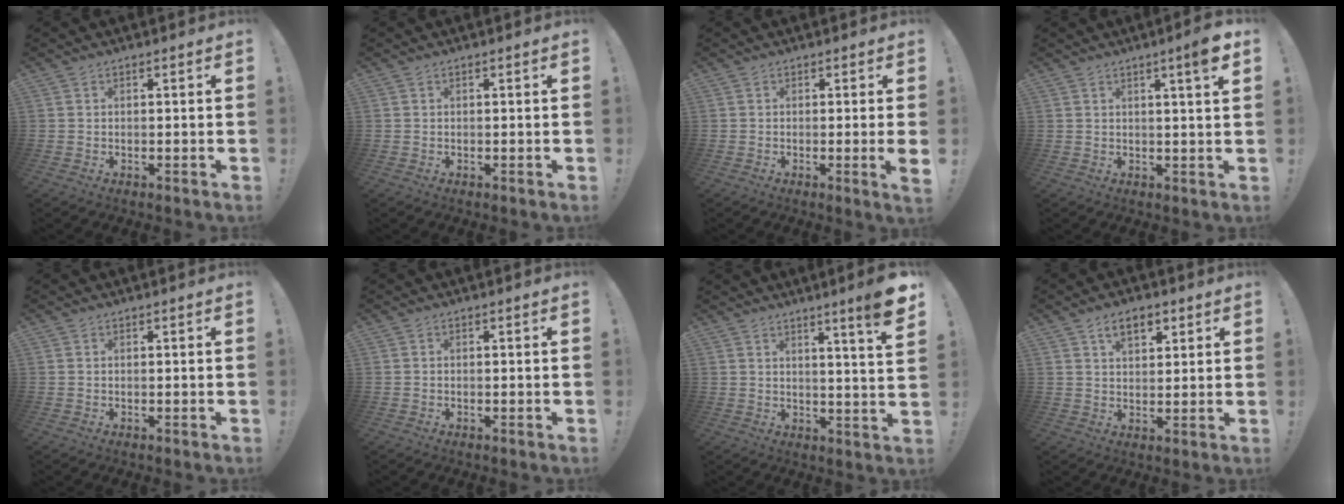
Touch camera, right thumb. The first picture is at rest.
{"total": 0.0}
{"total": 2.9, "force": [-0.3, -0.4, 2.9], "torque": [-0.045, -0.008, -0.005]}
{"total": 5.5, "force": [2.8, -0.2, 4.7], "torque": [-0.059, -0.018, 0.038]}
{"total": 0.0}
{"total": 0.0}
{"total": 8.1, "force": [4.8, -1.0, 6.5], "torque": [-0.087, -0.039, 0.070]}
{"total": 6.4, "force": [3.4, 3.6, 4.0], "torque": [-0.064, -0.003, 0.062]}